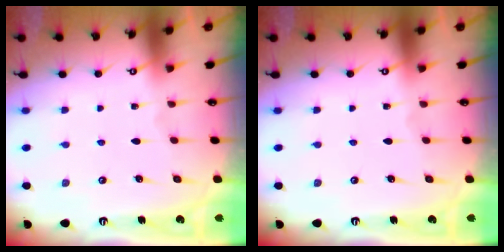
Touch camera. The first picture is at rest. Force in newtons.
{"total": 0.0}